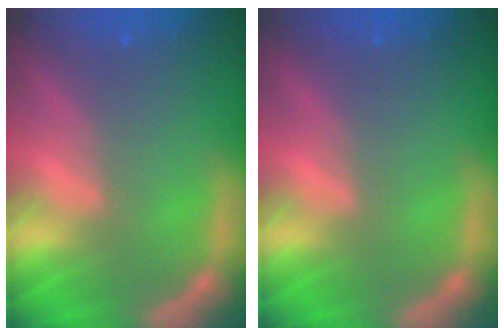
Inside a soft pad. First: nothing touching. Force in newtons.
{"total": 0.0}